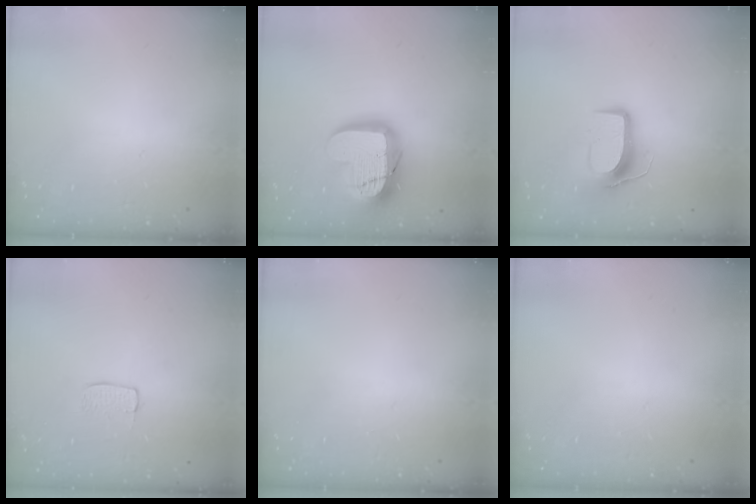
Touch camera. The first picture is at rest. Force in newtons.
{"total": 20.6, "press": 20.6, "slide": 1.5}
{"total": 9.2, "press": 9.2, "slide": 0.3}
{"total": 5.0, "press": 5.0, "slide": 0.3}
{"total": 0.0}
{"total": 0.0}